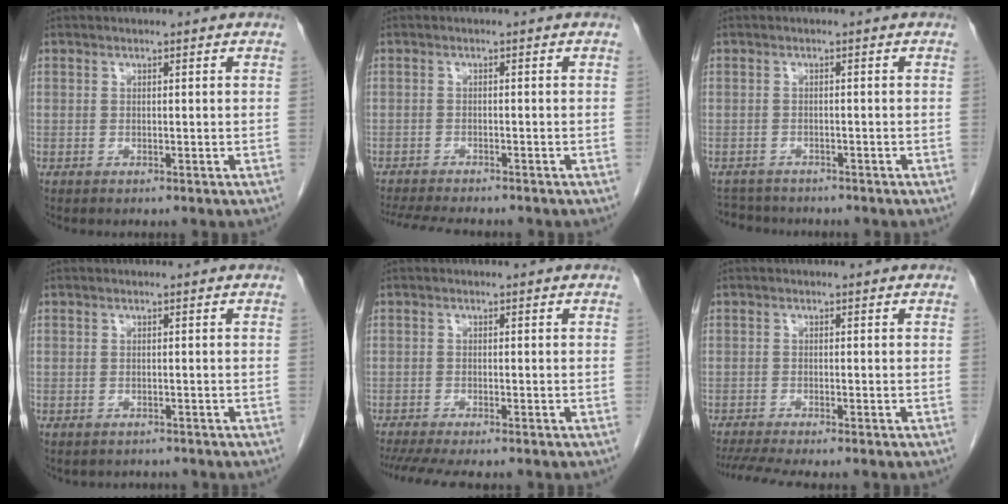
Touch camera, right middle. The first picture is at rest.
{"total": 8.5, "force": [-7.6, 1.3, 3.5], "torque": [-0.055, -0.013, -0.116]}
{"total": 4.6, "force": [-4.4, 1.4, 0.3], "torque": [-0.005, -0.004, -0.067]}
{"total": 1.6, "force": [-1.4, 0.8, 0.1], "torque": [-0.008, -0.001, -0.020]}
{"total": 6.5, "force": [-5.5, 0.4, 3.5], "torque": [-0.048, -0.013, -0.089]}
{"total": 5.7, "force": [-4.9, -0.3, 2.9], "torque": [-0.047, -0.013, -0.083]}